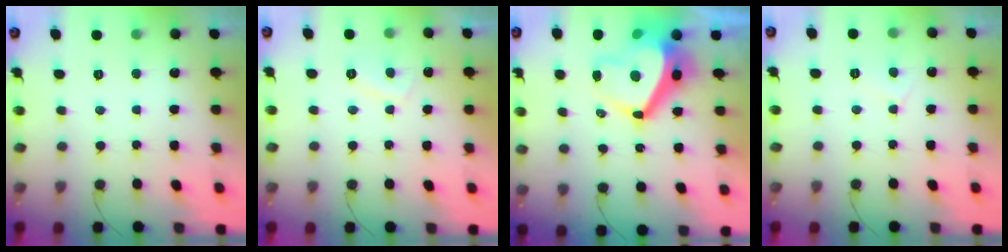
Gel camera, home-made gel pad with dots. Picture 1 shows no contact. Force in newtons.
{"total": 2.4, "press": 2.4, "slide": 0.6}
{"total": 14.2, "press": 14.2, "slide": 1.4}
{"total": 3.9, "press": 3.8, "slide": 0.4}